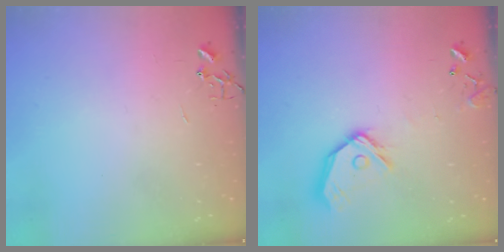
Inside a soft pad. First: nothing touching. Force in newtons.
{"total": 14.2, "press": 14.0, "slide": 2.3}